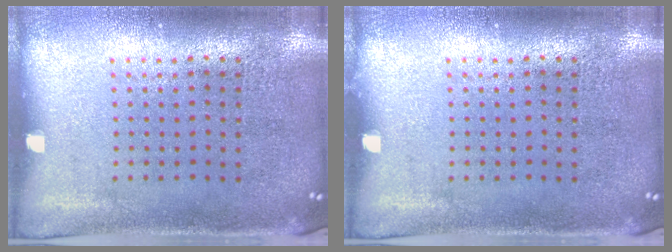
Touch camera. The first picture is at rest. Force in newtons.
{"total": 0.0}